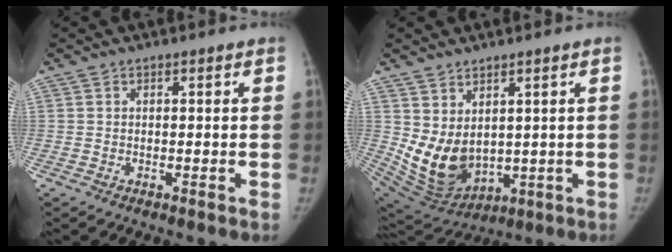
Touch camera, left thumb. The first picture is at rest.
{"total": 11.5, "force": [2.0, 7.8, 8.2], "torque": [-0.134, -0.030, 0.069]}